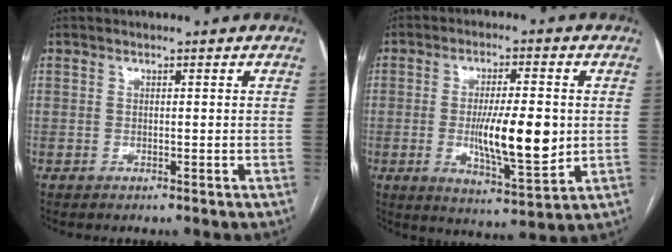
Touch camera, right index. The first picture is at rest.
{"total": 11.7, "force": [-0.6, 2.7, 11.3], "torque": [-0.193, -0.015, -0.005]}